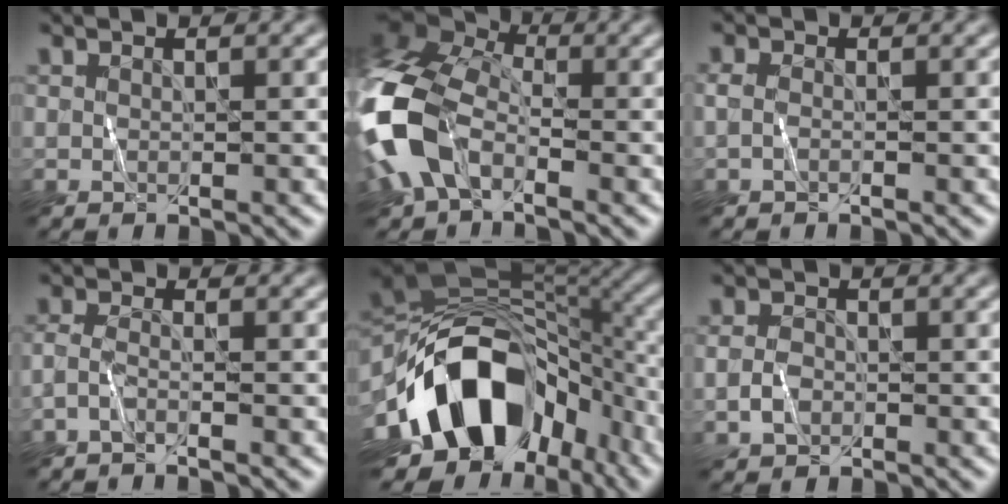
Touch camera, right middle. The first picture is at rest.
{"total": 11.4, "force": [-3.0, 7.2, 8.2], "torque": [-0.214, -0.004, -0.075]}
{"total": 0.7, "force": [-0.3, 0.3, 0.6], "torque": [-0.015, 0.003, -0.009]}
{"total": 1.4, "force": [-1.0, 0.2, 1.0], "torque": [-0.026, 0.001, -0.028]}
{"total": 15.9, "force": [-5.6, 10.0, 11.0], "torque": [-0.183, 0.008, -0.102]}
{"total": 1.7, "force": [-0.5, 1.3, 1.1], "torque": [-0.023, 0.003, -0.015]}